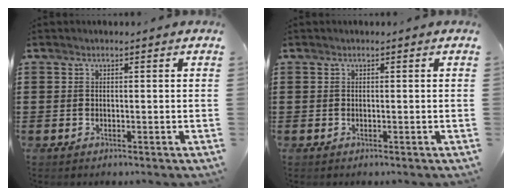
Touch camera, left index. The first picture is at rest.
{"total": 0.0}